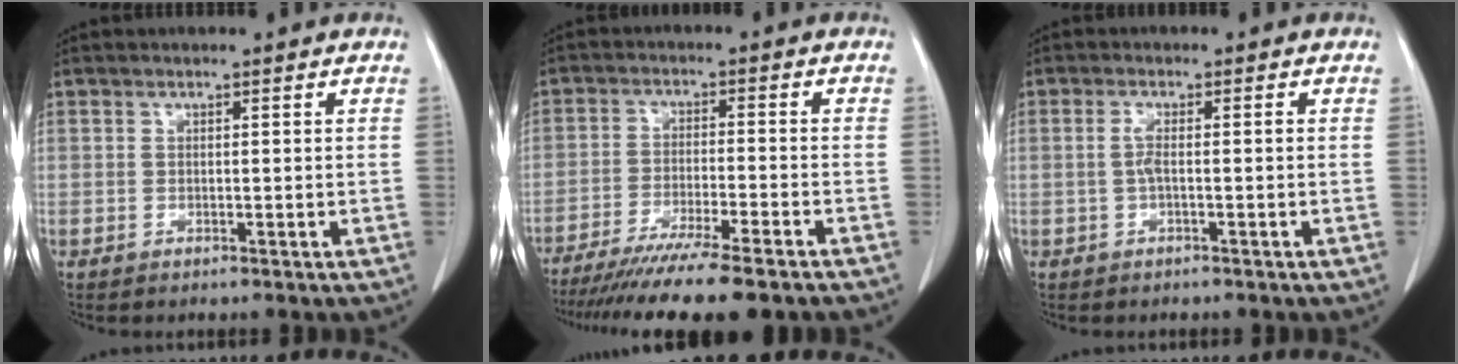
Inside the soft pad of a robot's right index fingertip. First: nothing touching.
{"total": 15.7, "force": [-13.1, 0.0, 8.7], "torque": [-0.129, -0.042, -0.203]}
{"total": 2.2, "force": [-0.3, 0.2, 2.2], "torque": [-0.044, 0.004, -0.006]}